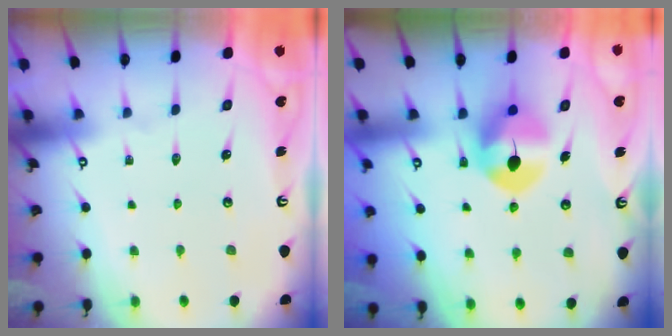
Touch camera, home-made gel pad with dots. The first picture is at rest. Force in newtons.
{"total": 8.4, "press": 8.3, "slide": 1.3}